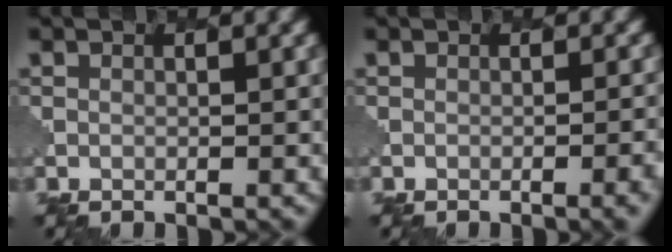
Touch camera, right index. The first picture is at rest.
{"total": 3.0, "force": [-1.3, 1.0, 2.5], "torque": [-0.011, 0.005, -0.013]}